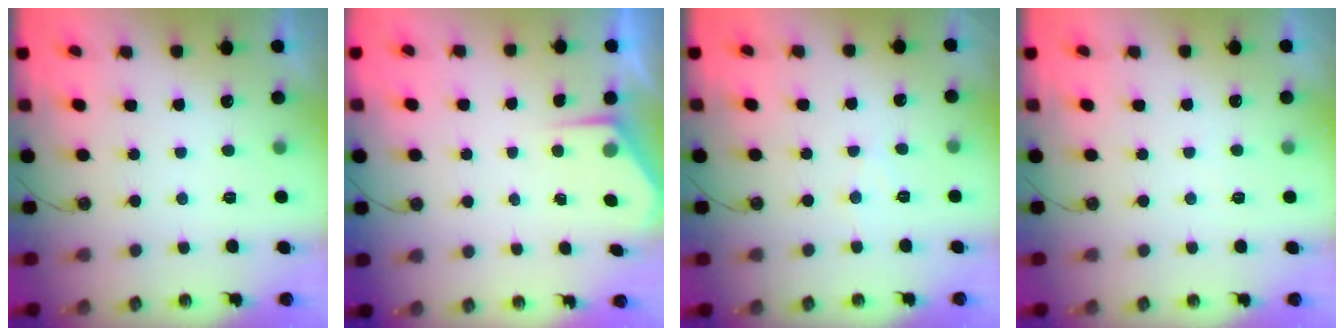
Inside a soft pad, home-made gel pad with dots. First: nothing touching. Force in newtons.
{"total": 2.8, "press": 2.8, "slide": 0.4}
{"total": 4.8, "press": 4.8, "slide": 0.3}
{"total": 3.0, "press": 2.9, "slide": 0.5}